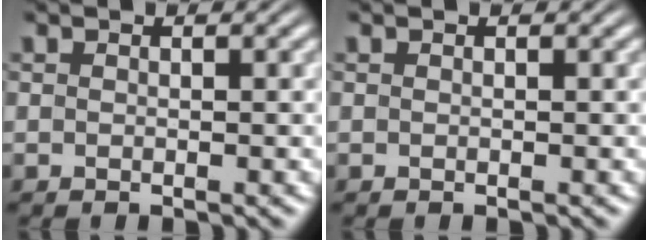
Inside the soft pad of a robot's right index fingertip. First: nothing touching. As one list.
[{"total": 0.0}]